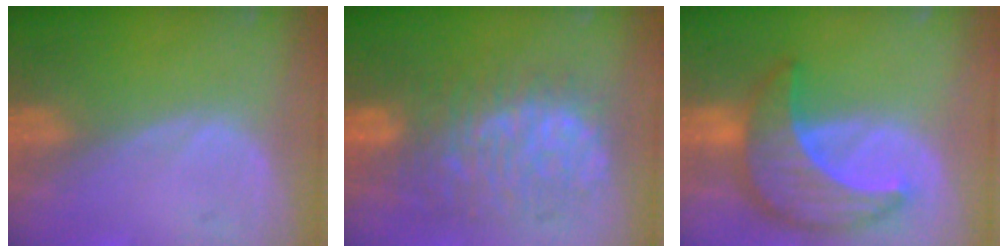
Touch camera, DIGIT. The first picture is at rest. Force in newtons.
{"total": 11.1, "press": 11.0, "slide": 1.2}
{"total": 9.5, "press": 9.5, "slide": 0.7}